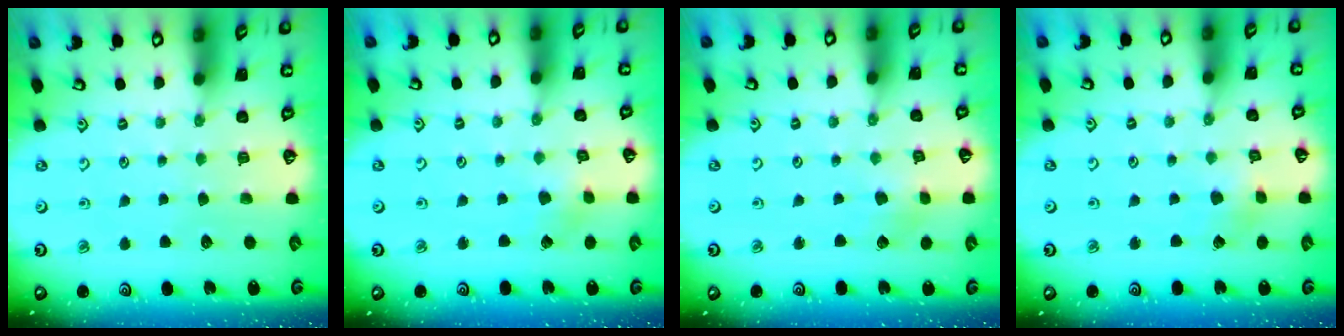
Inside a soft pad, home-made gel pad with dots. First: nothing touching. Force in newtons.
{"total": 1.8, "press": 1.8, "slide": 0.3}
{"total": 2.3, "press": 2.3, "slide": 0.3}
{"total": 2.4, "press": 2.4, "slide": 0.2}